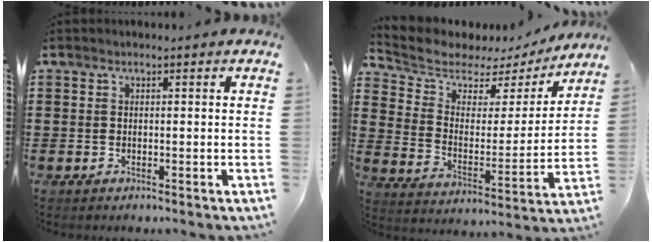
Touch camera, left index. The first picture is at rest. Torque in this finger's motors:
{"motor_torque": [2.14, 0.00, 0.32, 0.03]}